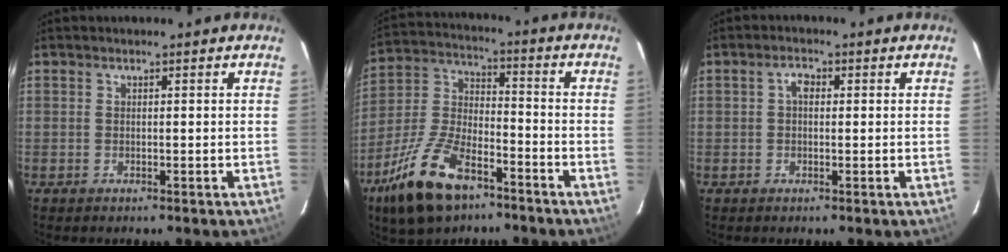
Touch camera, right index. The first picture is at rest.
{"total": 17.2, "force": [-10.5, 7.8, 11.1], "torque": [-0.243, -0.005, -0.195]}
{"total": 2.1, "force": [0.2, 1.3, 1.6], "torque": [-0.028, 0.009, 0.002]}